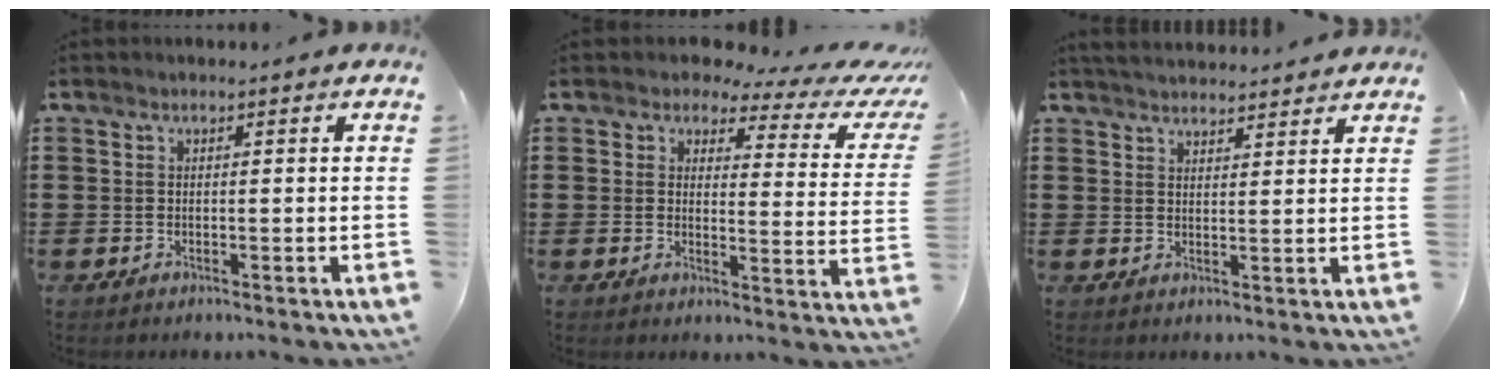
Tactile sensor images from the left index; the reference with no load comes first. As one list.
[{"total": 3.7, "force": [2.4, 1.7, 2.2], "torque": [-0.052, -0.014, 0.035]}, {"total": 3.1, "force": [3.1, 0.0, 0.1], "torque": [-0.011, -0.007, 0.058]}]